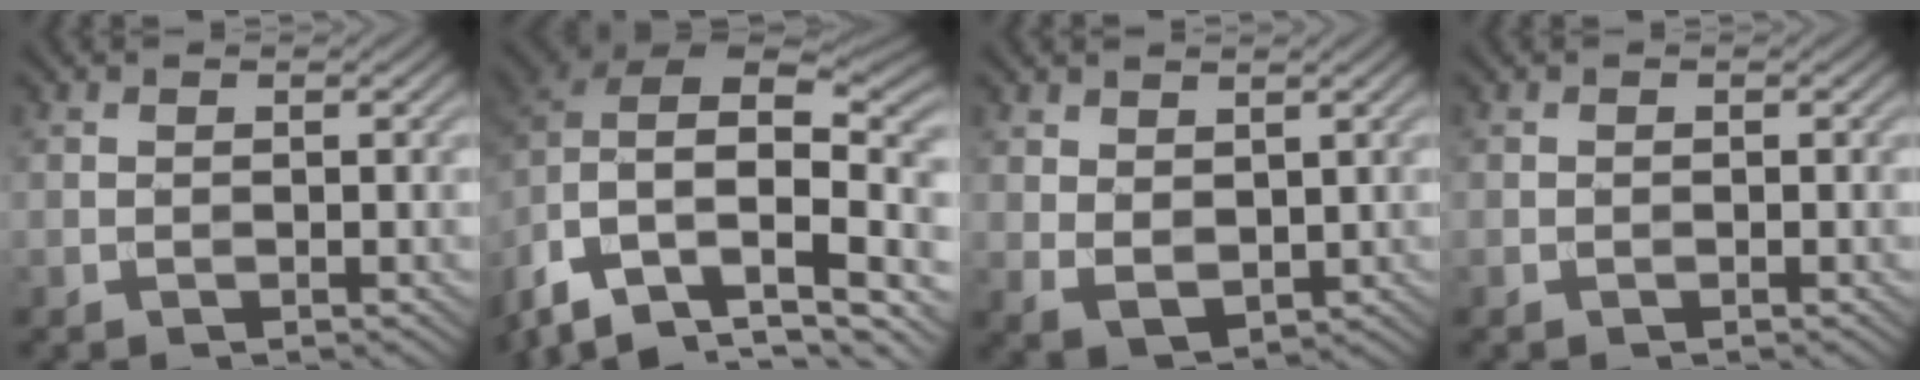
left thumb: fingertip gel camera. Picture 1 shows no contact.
{"total": 14.5, "force": [-7.4, 9.4, 8.1], "torque": [-0.191, -0.042, -0.106]}
{"total": 3.5, "force": [1.5, 2.3, 2.1], "torque": [-0.052, -0.011, 0.036]}
{"total": 0.0}